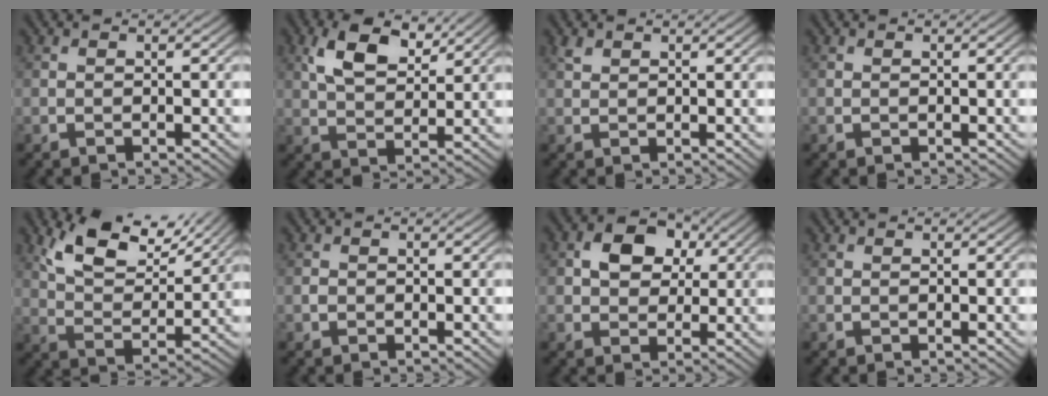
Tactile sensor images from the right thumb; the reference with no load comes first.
{"total": 7.2, "force": [3.8, 3.5, 5.0], "torque": [-0.102, 0.001, 0.071]}
{"total": 1.1, "force": [0.9, 0.5, 0.5], "torque": [-0.013, 0.002, 0.019]}
{"total": 0.0}
{"total": 10.4, "force": [6.9, 4.1, 6.5], "torque": [-0.137, 0.000, 0.133]}
{"total": 0.7, "force": [-0.3, 0.6, 0.2], "torque": [-0.003, -0.002, -0.007]}
{"total": 6.4, "force": [1.9, 4.8, 3.9], "torque": [-0.075, 0.008, 0.024]}
{"total": 0.0}